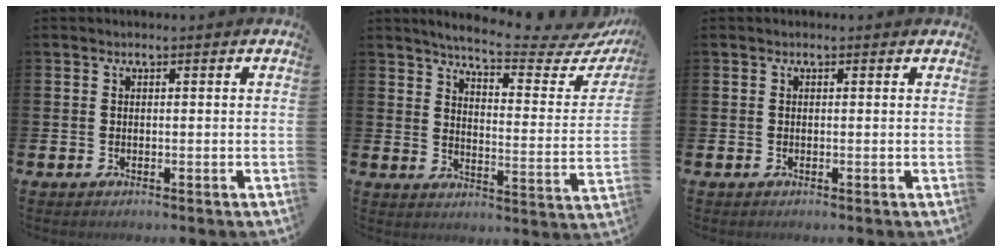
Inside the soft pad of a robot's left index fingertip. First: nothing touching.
{"total": 6.7, "force": [6.0, 0.3, 3.1], "torque": [-0.065, -0.050, 0.093]}
{"total": 0.0}